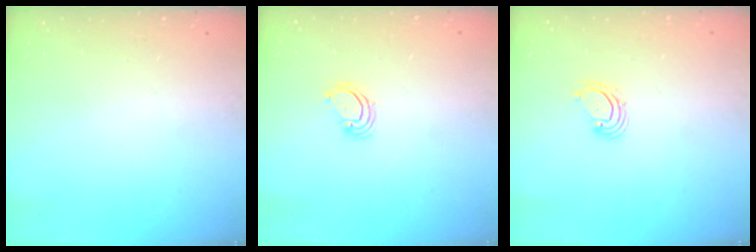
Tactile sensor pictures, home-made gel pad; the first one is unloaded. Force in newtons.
{"total": 3.0, "press": 2.9, "slide": 0.3}
{"total": 2.9, "press": 2.9, "slide": 0.1}